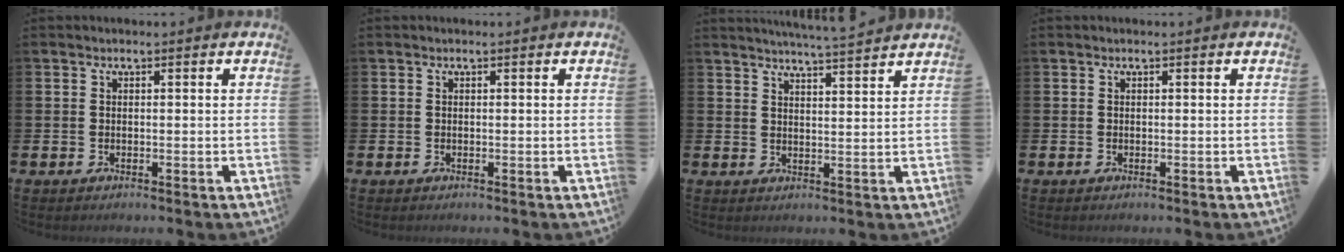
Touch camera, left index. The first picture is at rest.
{"total": 0.0}
{"total": 4.5, "force": [4.4, -0.9, 0.5], "torque": [-0.015, -0.028, 0.077]}
{"total": 0.0}